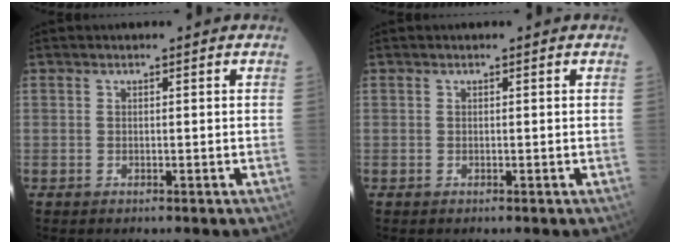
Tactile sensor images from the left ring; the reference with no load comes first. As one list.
[{"total": 0.0}]